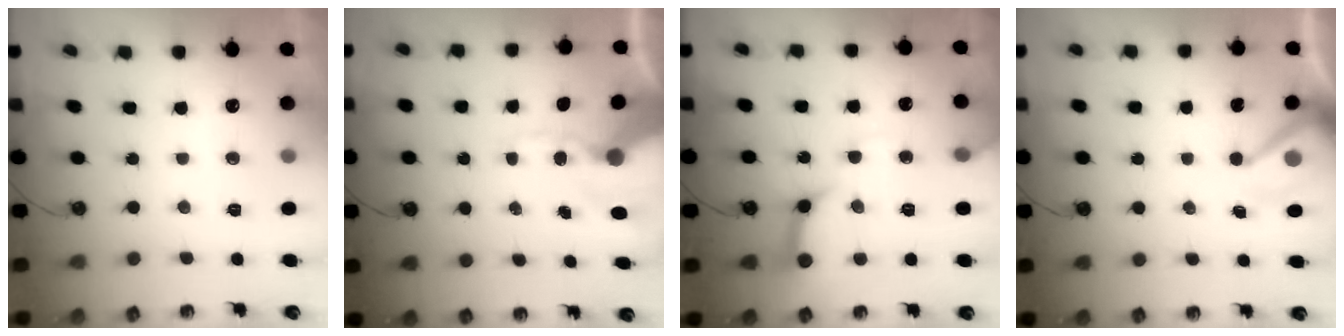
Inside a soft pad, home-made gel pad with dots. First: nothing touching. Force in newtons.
{"total": 13.7, "press": 13.5, "slide": 1.9}
{"total": 12.9, "press": 12.8, "slide": 1.8}
{"total": 7.4, "press": 7.3, "slide": 1.0}